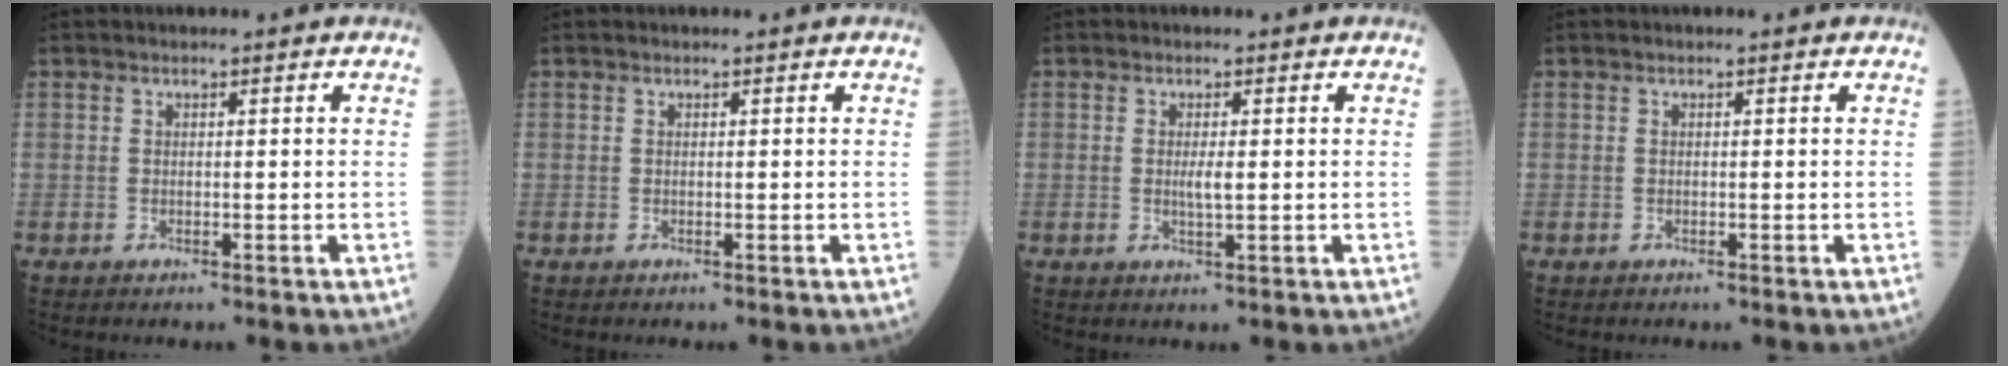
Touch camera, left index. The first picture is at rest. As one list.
[{"total": 0.0}, {"total": 1.8, "force": [0.1, 0.2, 1.8], "torque": [-0.038, -0.003, 0.003]}, {"total": 0.0}]